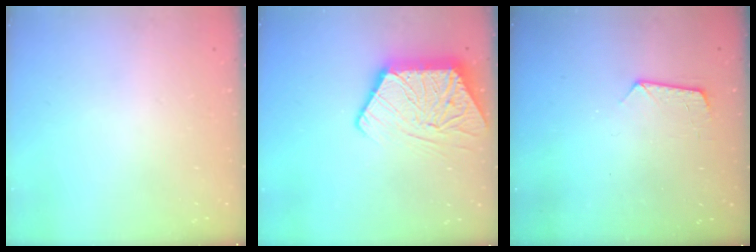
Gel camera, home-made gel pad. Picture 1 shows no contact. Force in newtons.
{"total": 13.3, "press": 13.3, "slide": 1.1}
{"total": 8.1, "press": 8.0, "slide": 0.7}